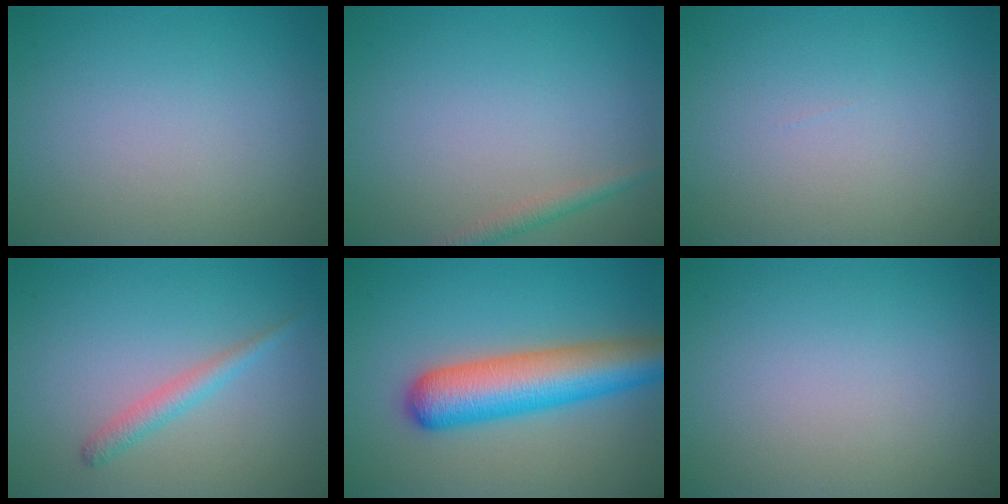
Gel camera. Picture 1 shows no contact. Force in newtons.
{"total": 1.4, "press": 1.4, "slide": 0.0}
{"total": 0.0}
{"total": 1.7, "press": 1.7, "slide": 0.1}
{"total": 7.9, "press": 7.8, "slide": 0.4}
{"total": 0.0}